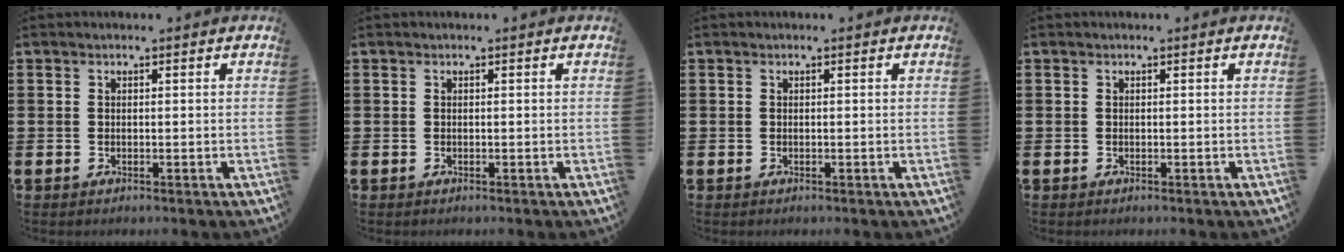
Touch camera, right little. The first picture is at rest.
{"total": 0.0}
{"total": 0.0}
{"total": 0.0}